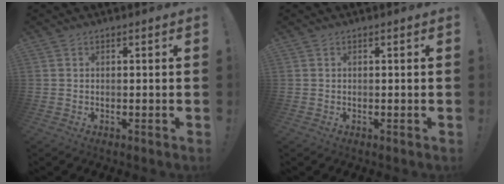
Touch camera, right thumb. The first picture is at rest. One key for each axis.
{"total": 0.0}